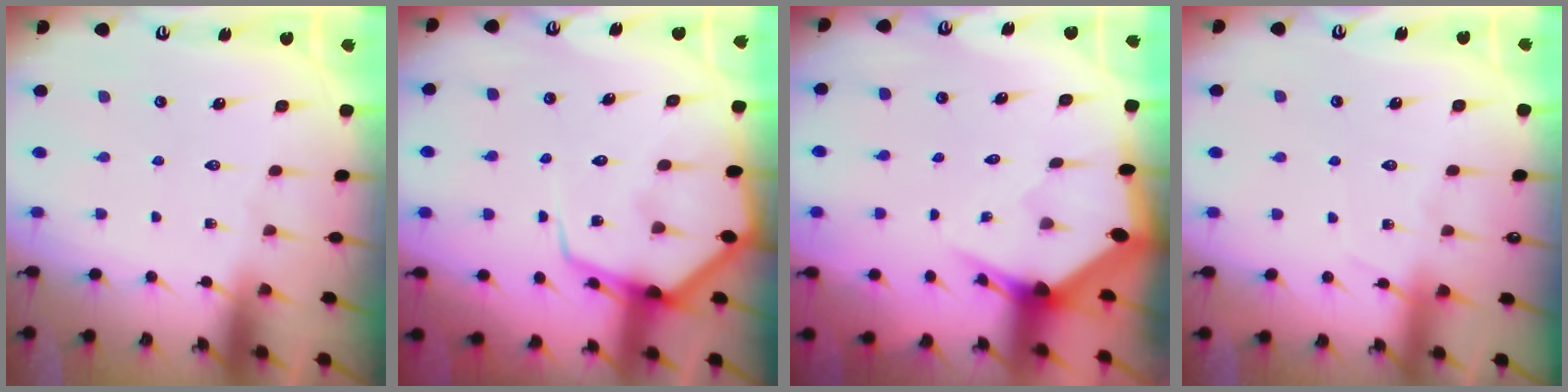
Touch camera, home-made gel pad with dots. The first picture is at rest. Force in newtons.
{"total": 9.5, "press": 9.5, "slide": 1.0}
{"total": 3.3, "press": 3.3, "slide": 0.2}
{"total": 3.9, "press": 3.9, "slide": 0.5}